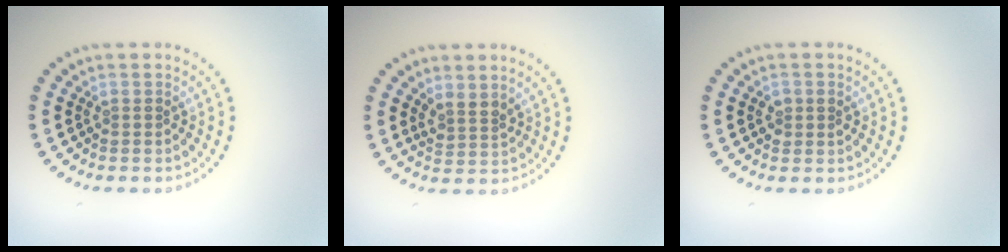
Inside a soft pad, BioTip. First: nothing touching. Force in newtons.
{"total": 1.8, "press": 1.3, "slide": 1.2}
{"total": 1.3, "press": 1.3, "slide": 0.1}